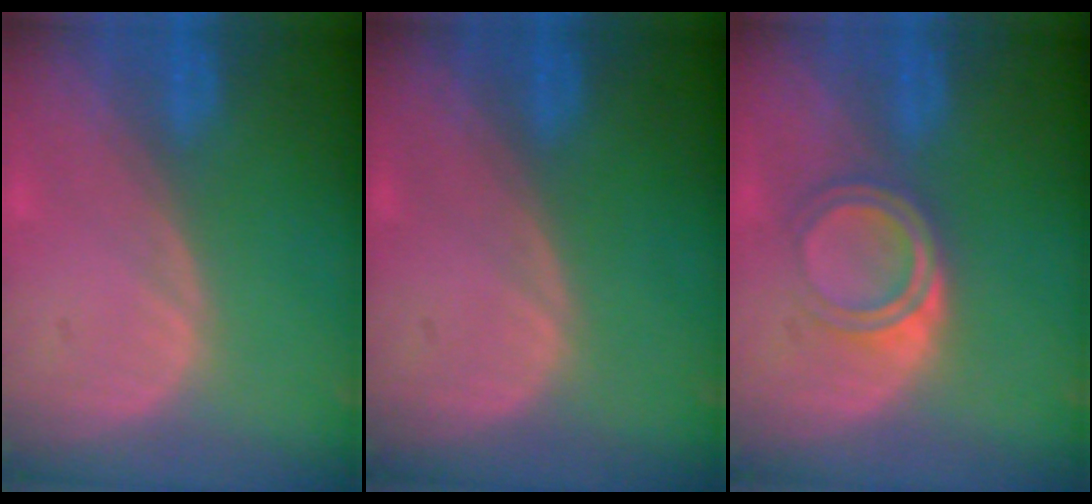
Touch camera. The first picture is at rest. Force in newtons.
{"total": 0.0}
{"total": 4.2, "press": 4.2, "slide": 0.3}